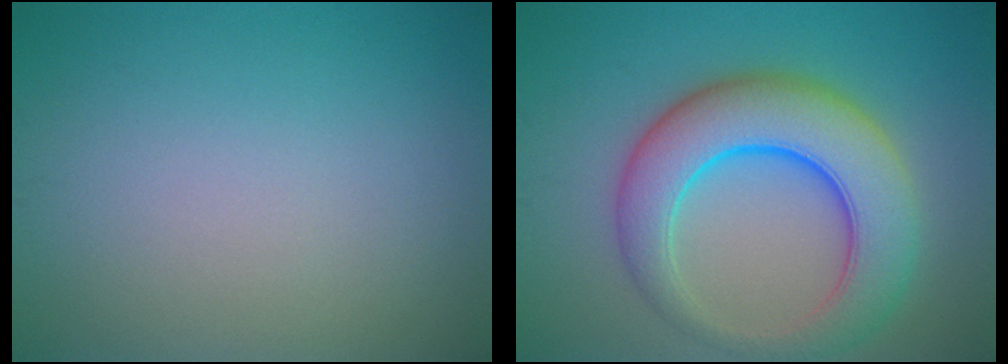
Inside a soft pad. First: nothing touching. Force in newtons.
{"total": 9.0, "press": 9.0, "slide": 0.3}